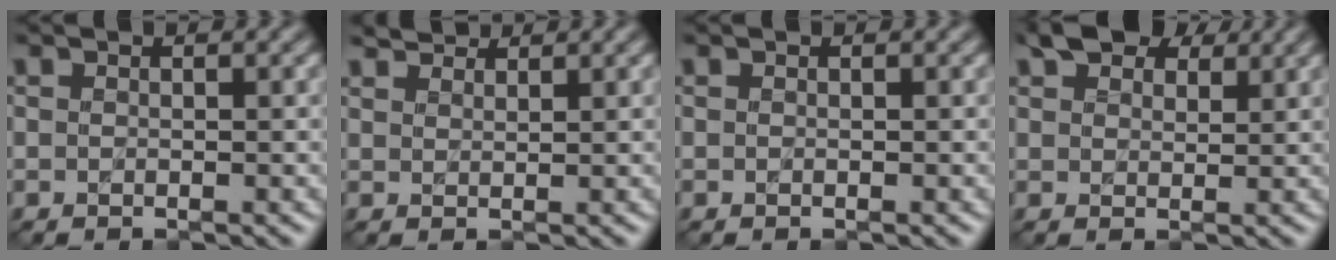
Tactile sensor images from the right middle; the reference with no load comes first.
{"total": 2.5, "force": [2.5, 0.2, 0.0], "torque": [0.000, 0.001, 0.041]}
{"total": 0.0}
{"total": 4.6, "force": [3.8, 2.1, 1.6], "torque": [-0.025, 0.012, 0.060]}